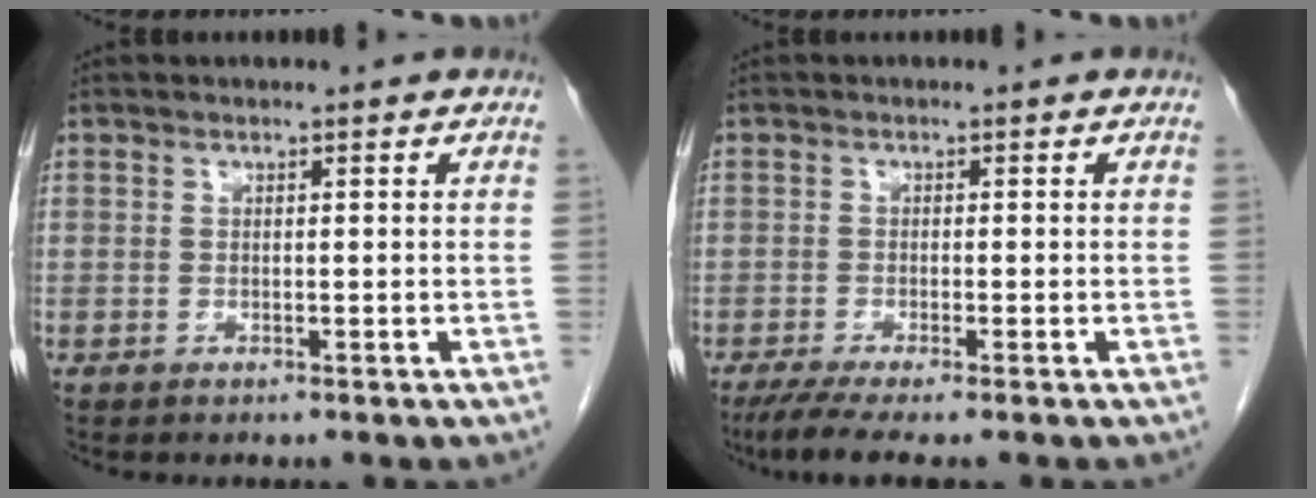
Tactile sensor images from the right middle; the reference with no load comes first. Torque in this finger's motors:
{"motor_torque": [0.66, -0.39, 0.07, 0.05]}